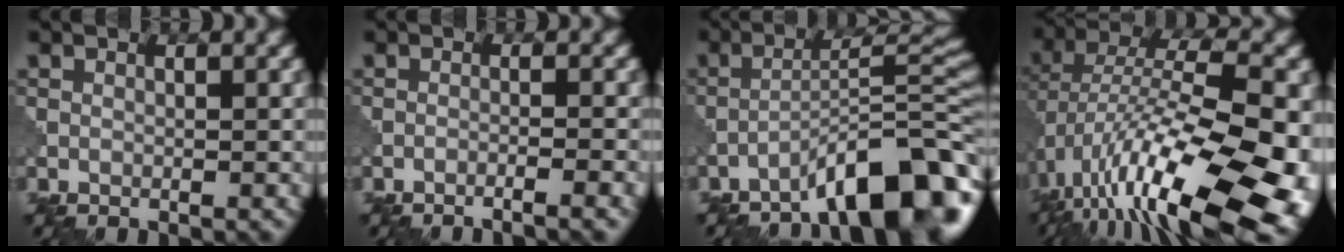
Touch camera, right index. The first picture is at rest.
{"total": 2.6, "force": [-1.7, 0.5, 1.9], "torque": [-0.021, 0.012, -0.040]}
{"total": 10.1, "force": [-6.9, 2.1, 7.1], "torque": [-0.098, 0.026, -0.108]}
{"total": 16.5, "force": [-5.2, 7.1, 14.0], "torque": [-0.232, 0.016, -0.090]}